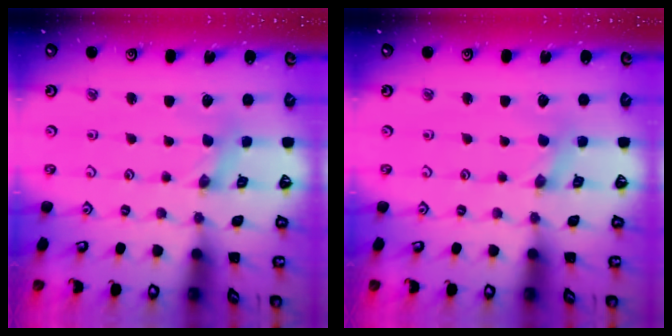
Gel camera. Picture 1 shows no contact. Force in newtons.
{"total": 0.8, "press": 0.8, "slide": 0.1}